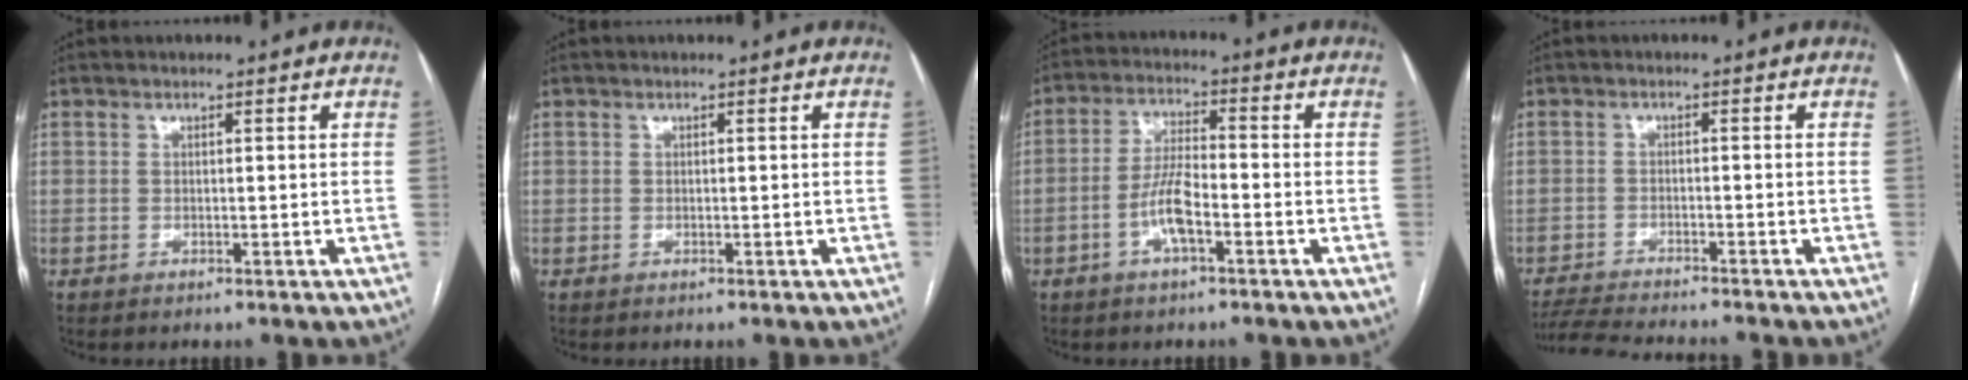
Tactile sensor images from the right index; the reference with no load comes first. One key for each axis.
{"total": 0.0}
{"total": 6.4, "fx": -2.5, "fy": 1.5, "fz": 5.7, "tx": -0.120, "ty": 0.007, "tz": -0.048}
{"total": 9.6, "fx": -9.0, "fy": 0.5, "fz": 3.5, "tx": -0.056, "ty": -0.010, "tz": -0.141}